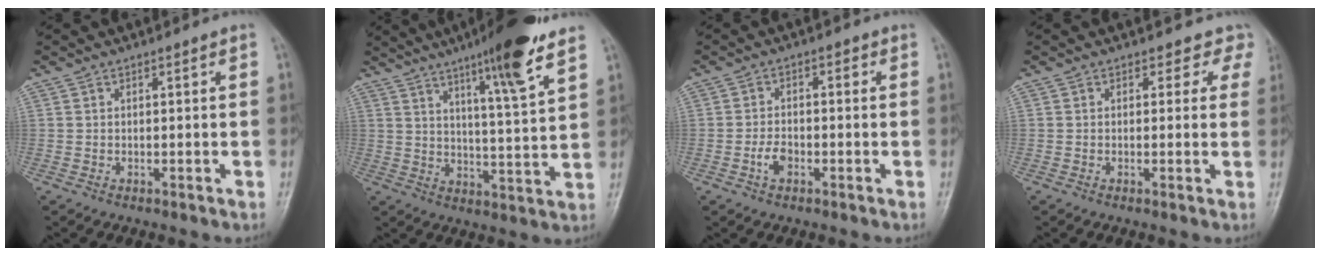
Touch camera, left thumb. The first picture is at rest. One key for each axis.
{"total": 14.2, "fx": 8.9, "fy": 1.3, "fz": 11.0, "tx": -0.164, "ty": -0.045, "tz": 0.136}
{"total": 3.6, "fx": -1.4, "fy": 2.4, "fz": 2.4, "tx": -0.035, "ty": 0.014, "tz": -0.031}
{"total": 3.3, "fx": 2.5, "fy": 2.2, "fz": -0.1, "tx": 0.032, "ty": -0.013, "tz": 0.002}